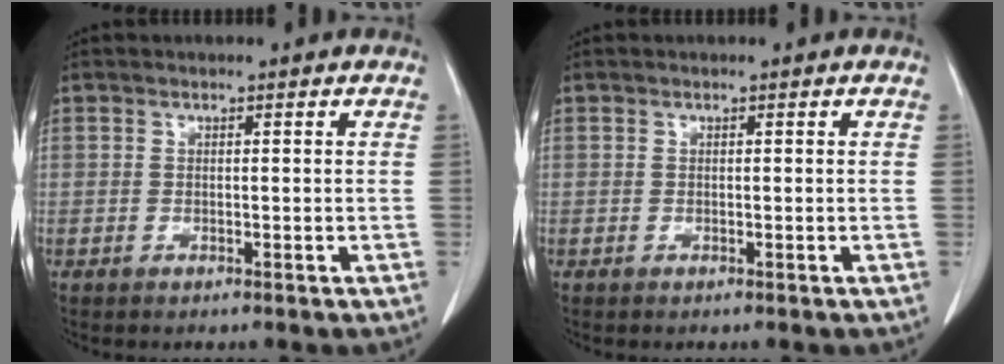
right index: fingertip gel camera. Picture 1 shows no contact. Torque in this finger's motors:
{"motor_torque": [0.00, 0.00, 0.00, 0.00]}